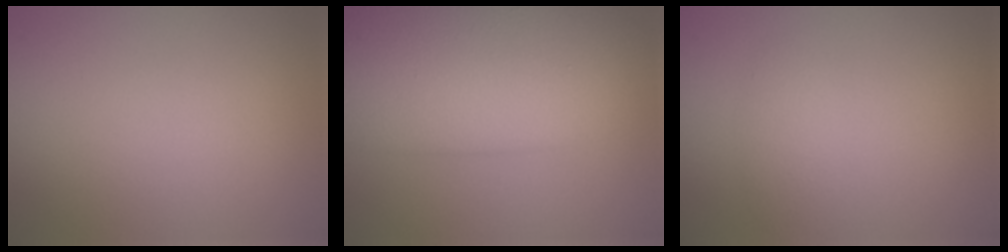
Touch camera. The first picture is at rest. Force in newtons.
{"total": 14.1, "press": 14.1, "slide": 0.4}
{"total": 1.5, "press": 1.5, "slide": 0.0}